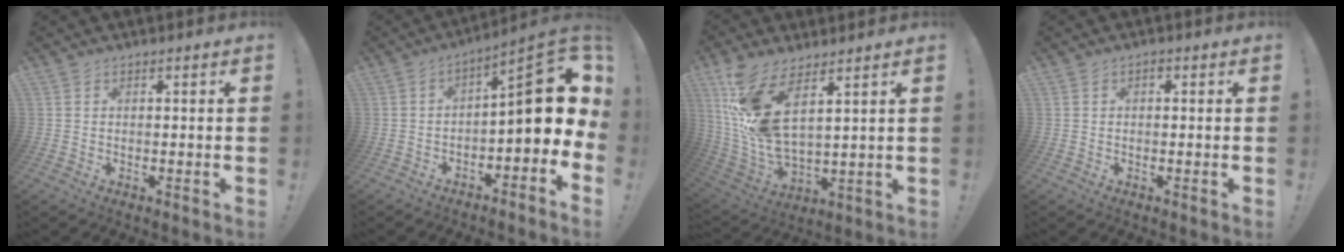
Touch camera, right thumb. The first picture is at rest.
{"total": 13.5, "force": [0.5, 4.2, 12.8], "torque": [-0.174, -0.003, 0.006]}
{"total": 13.8, "force": [7.7, 4.3, 10.6], "torque": [-0.209, -0.063, 0.134]}
{"total": 0.7, "force": [-0.3, 0.5, 0.4], "torque": [-0.014, 0.006, -0.007]}